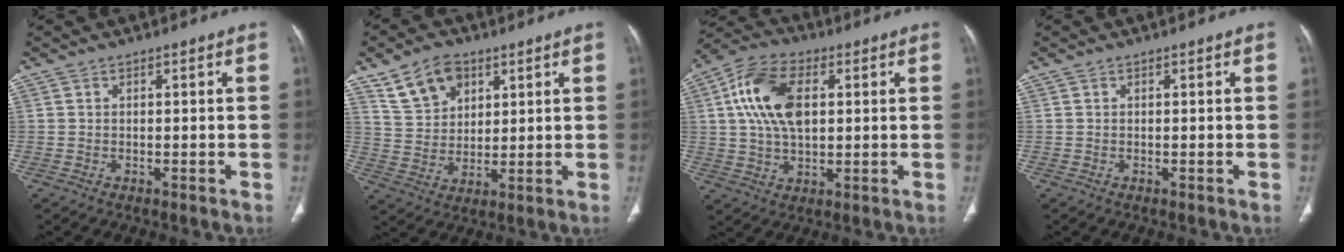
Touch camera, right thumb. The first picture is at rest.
{"total": 9.6, "force": [5.4, 6.6, 4.5], "torque": [-0.059, -0.017, 0.107]}
{"total": 13.8, "force": [2.9, 8.2, 10.7], "torque": [-0.197, 0.008, 0.050]}
{"total": 0.0}